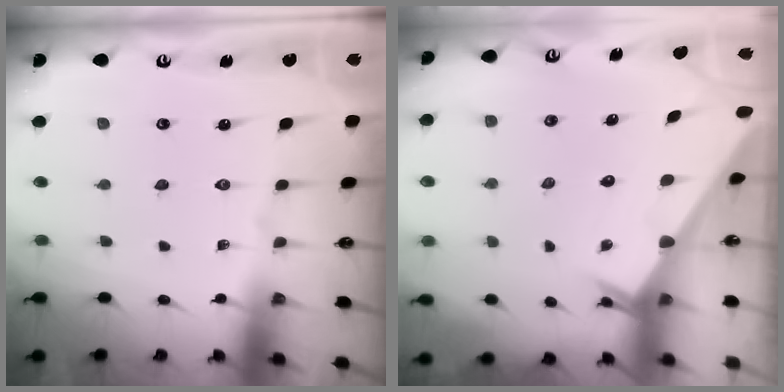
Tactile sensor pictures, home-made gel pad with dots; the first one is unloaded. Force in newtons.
{"total": 2.0, "press": 2.0, "slide": 0.2}